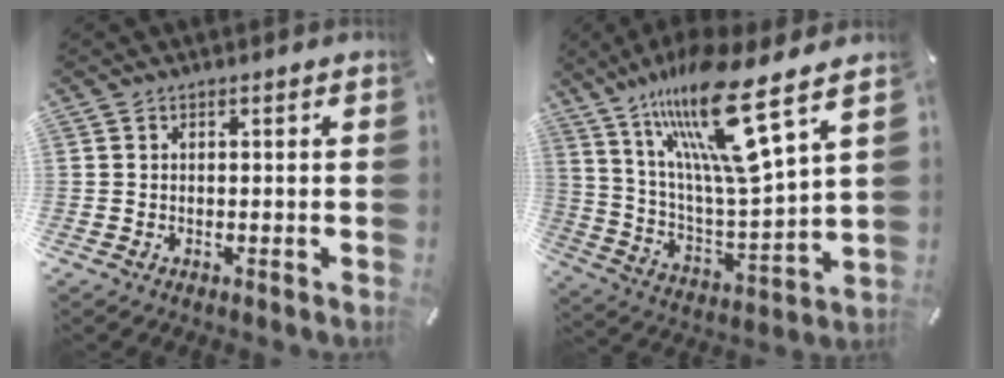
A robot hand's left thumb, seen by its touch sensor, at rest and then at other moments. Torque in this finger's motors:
{"motor_torque": [2.84, 2.17, 1.85, -0.92, 0.64]}